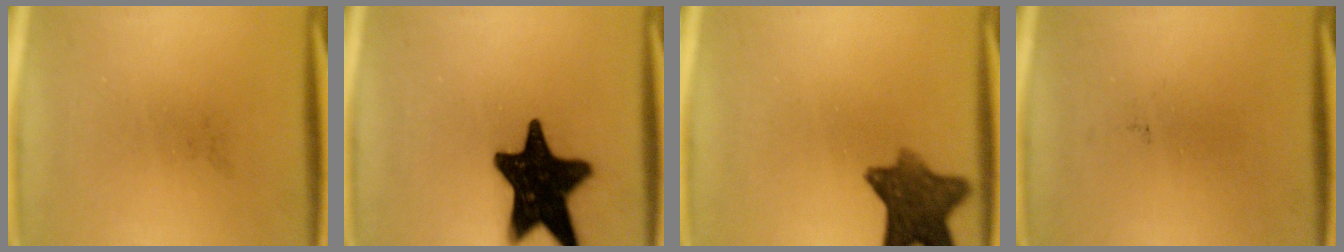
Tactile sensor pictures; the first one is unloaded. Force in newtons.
{"total": 19.8}
{"total": 9.3}
{"total": 0.0}